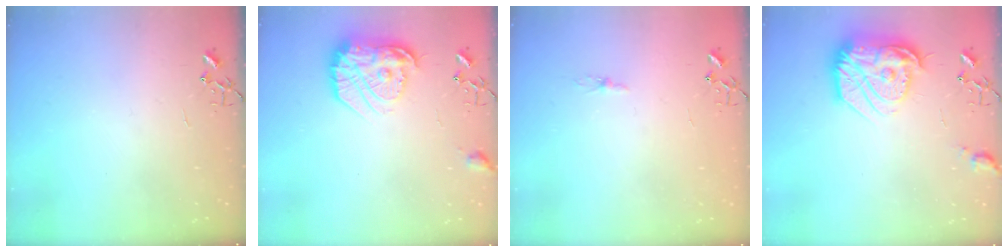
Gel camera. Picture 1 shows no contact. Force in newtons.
{"total": 17.9, "press": 17.8, "slide": 1.2}
{"total": 2.2, "press": 2.2, "slide": 0.3}
{"total": 22.3, "press": 22.2, "slide": 1.9}